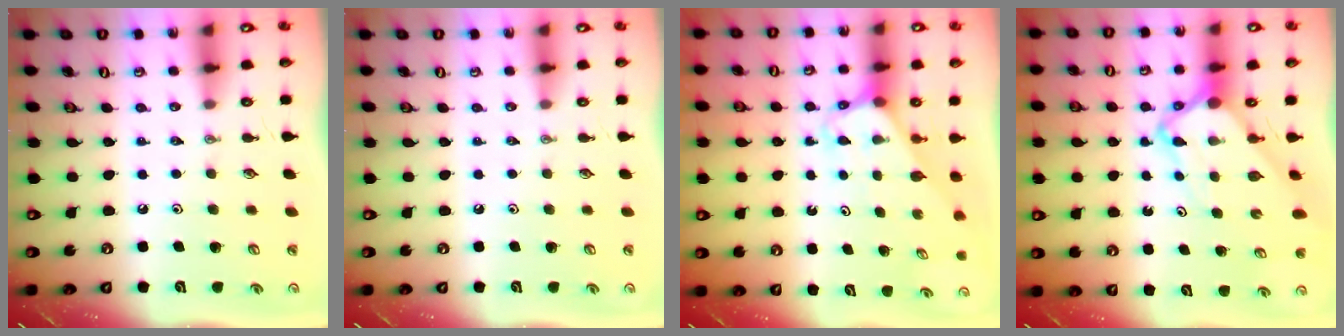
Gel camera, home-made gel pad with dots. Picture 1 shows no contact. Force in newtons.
{"total": 0.0}
{"total": 3.1, "press": 3.1, "slide": 0.2}
{"total": 6.3, "press": 6.3, "slide": 0.5}